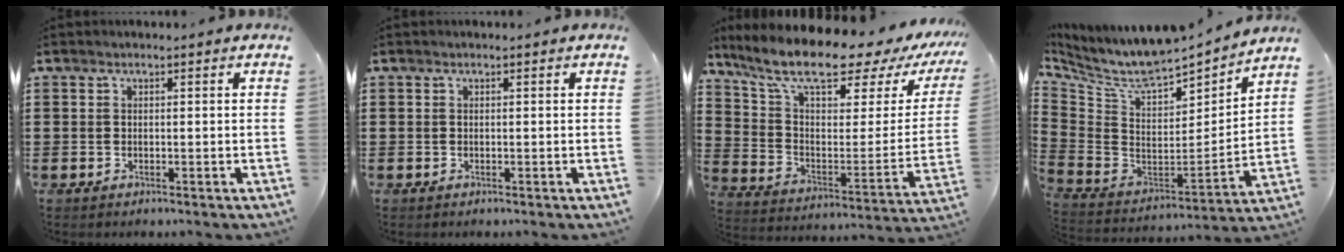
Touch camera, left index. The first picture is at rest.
{"total": 0.0}
{"total": 12.0, "force": [9.4, 2.7, 6.9], "torque": [-0.153, -0.066, 0.157]}
{"total": 7.8, "force": [6.9, 1.9, 3.3], "torque": [-0.102, -0.061, 0.116]}